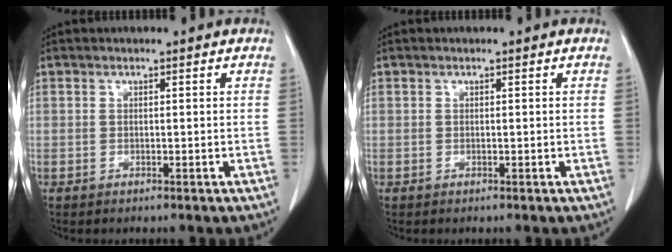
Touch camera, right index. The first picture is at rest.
{"total": 0.0}